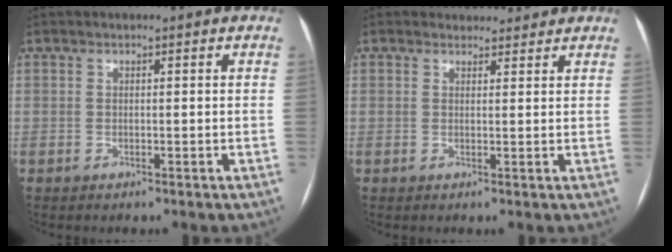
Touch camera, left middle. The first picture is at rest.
{"total": 3.2, "force": [2.9, 1.3, -0.2], "torque": [0.004, 0.008, 0.033]}